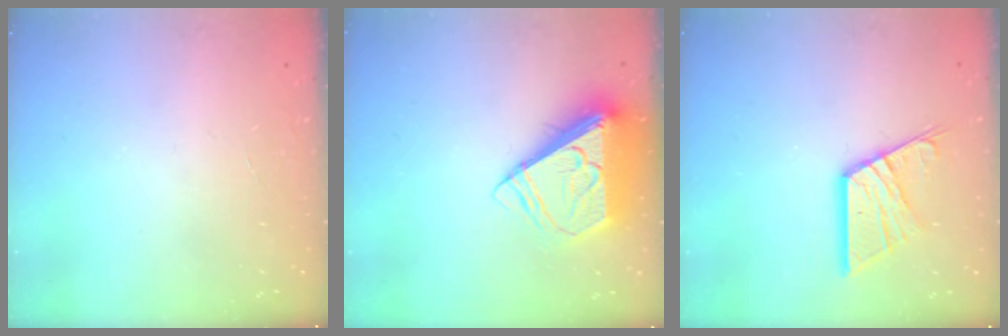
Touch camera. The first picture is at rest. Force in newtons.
{"total": 10.3, "press": 10.1, "slide": 1.5}
{"total": 11.7, "press": 11.6, "slide": 0.6}